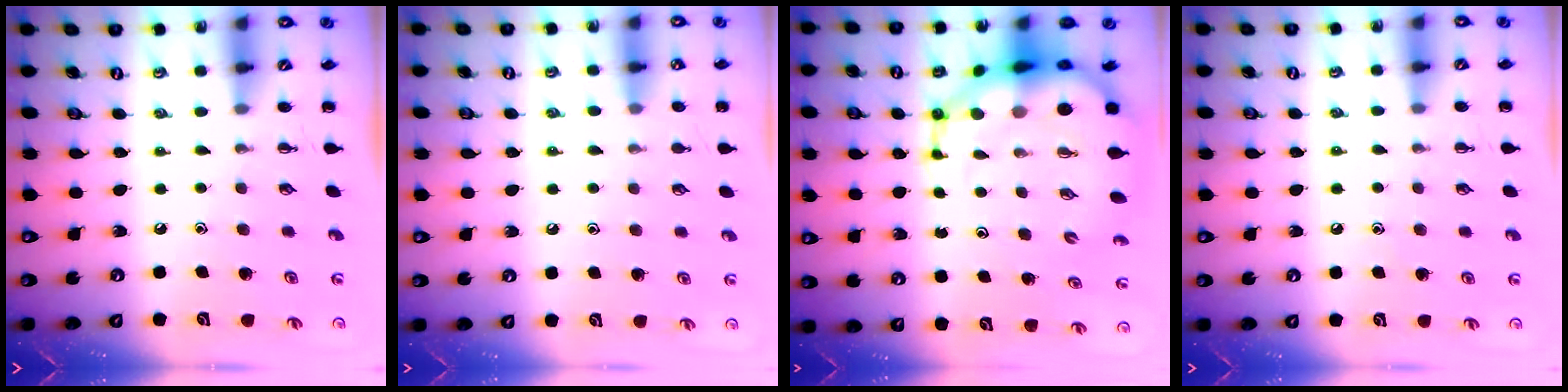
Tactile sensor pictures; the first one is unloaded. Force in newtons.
{"total": 6.8, "press": 6.4, "slide": 2.3}
{"total": 14.3, "press": 13.8, "slide": 4.0}
{"total": 7.4, "press": 7.1, "slide": 2.1}